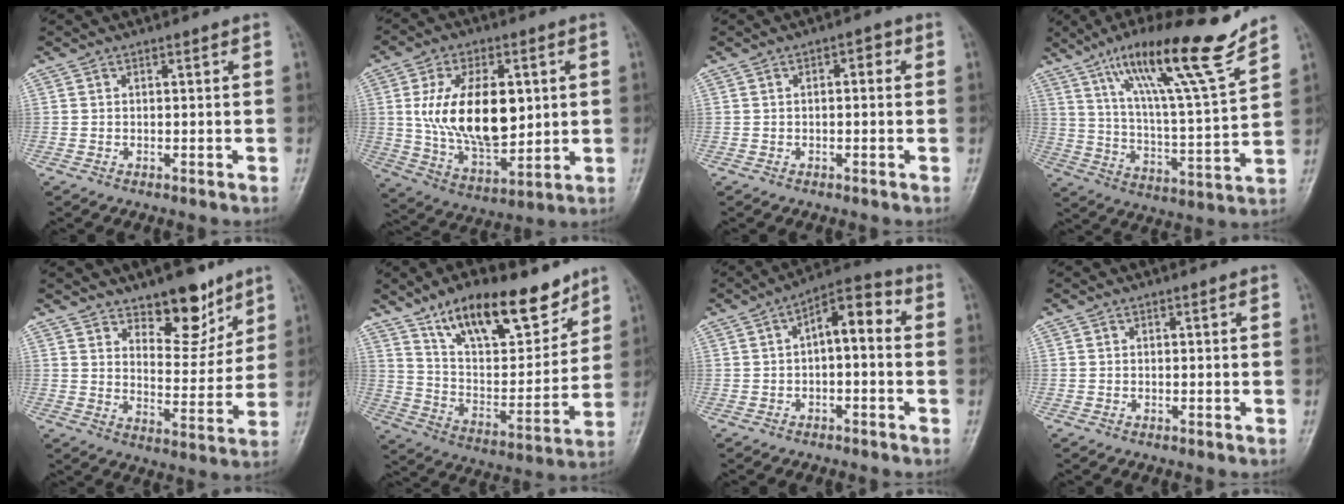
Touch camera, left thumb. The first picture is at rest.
{"total": 18.1, "force": [2.5, 10.4, 14.6], "torque": [-0.225, -0.017, 0.054]}
{"total": 2.3, "force": [0.4, 1.2, 1.9], "torque": [-0.017, 0.010, -0.001]}
{"total": 20.1, "force": [13.8, 1.7, 14.5], "torque": [-0.220, -0.065, 0.230]}
{"total": 11.0, "force": [7.9, 5.1, 5.8], "torque": [-0.047, -0.060, 0.128]}
{"total": 20.0, "force": [13.6, 8.1, 12.3], "torque": [-0.151, -0.070, 0.237]}
{"total": 8.1, "force": [0.7, 3.9, 7.1], "torque": [-0.089, 0.037, -0.003]}
{"total": 0.0}